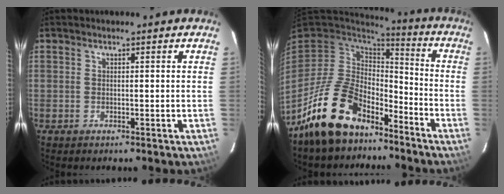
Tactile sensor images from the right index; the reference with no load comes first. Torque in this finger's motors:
{"motor_torque": [0.77, -0.83, 1.05, 0.21]}